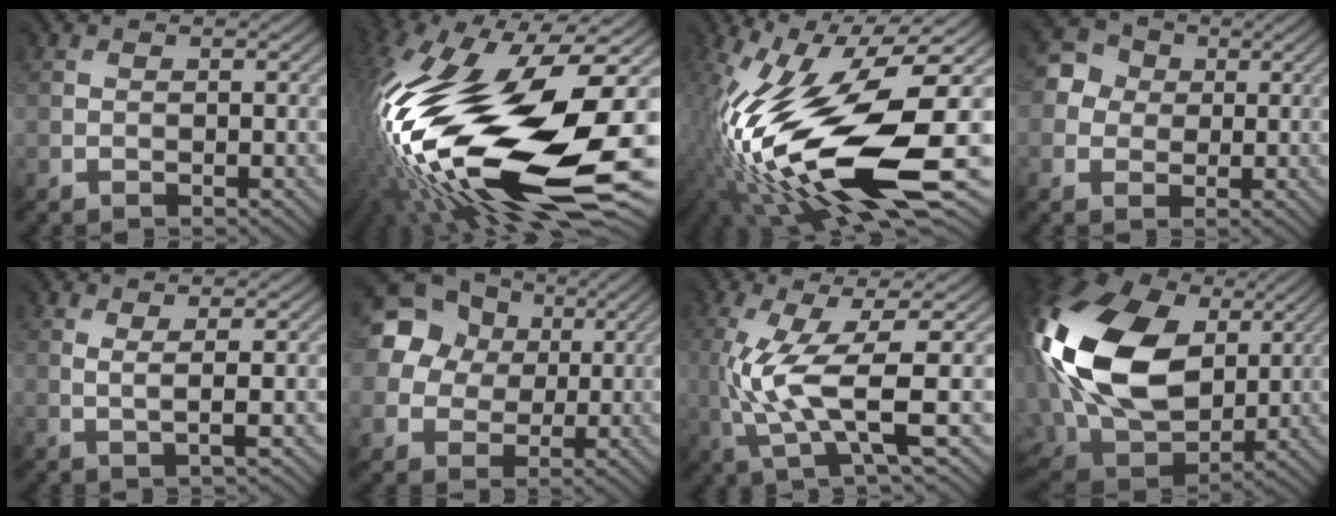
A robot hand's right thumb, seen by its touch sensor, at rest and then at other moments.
{"total": 21.8, "force": [-3.0, 10.4, 18.9], "torque": [-0.406, -0.042, -0.048]}
{"total": 19.4, "force": [-4.1, 7.5, 17.4], "torque": [-0.344, -0.028, -0.064]}
{"total": 4.0, "force": [0.4, 3.8, 1.0], "torque": [-0.019, 0.008, 0.001]}
{"total": 1.7, "force": [0.5, 0.1, 1.6], "torque": [-0.032, 0.002, 0.010]}
{"total": 17.2, "force": [6.3, 14.8, 6.2], "torque": [-0.192, 0.033, 0.109]}
{"total": 9.5, "force": [-1.0, 2.5, 9.1], "torque": [-0.197, -0.001, -0.010]}
{"total": 21.0, "force": [4.6, 14.5, 14.4], "torque": [-0.371, 0.017, 0.086]}